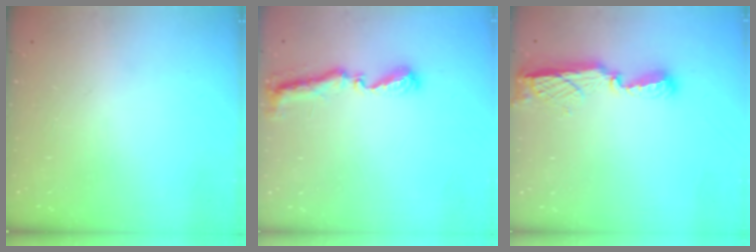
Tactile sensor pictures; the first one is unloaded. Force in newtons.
{"total": 8.1, "press": 8.1, "slide": 0.5}
{"total": 7.6, "press": 7.6, "slide": 0.2}